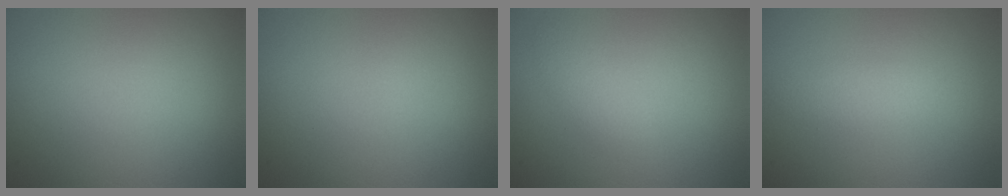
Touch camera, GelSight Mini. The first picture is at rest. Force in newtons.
{"total": 0.0}
{"total": 1.4, "press": 1.4, "slide": 0.1}
{"total": 1.4, "press": 1.4, "slide": 0.1}